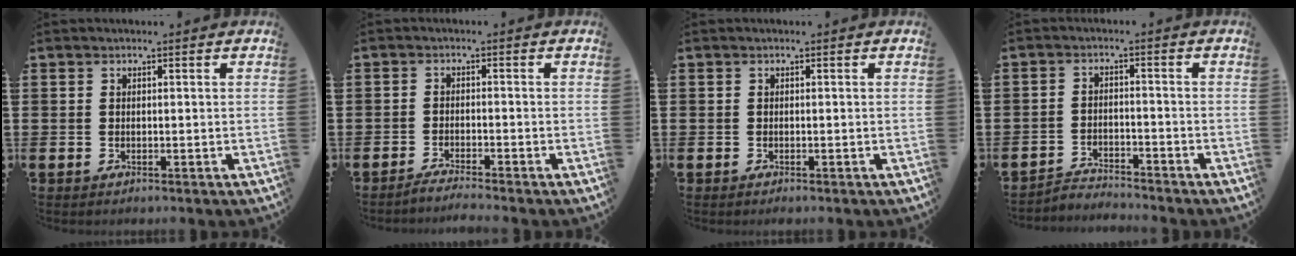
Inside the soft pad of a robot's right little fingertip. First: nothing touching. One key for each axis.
{"total": 1.8, "fx": -1.7, "fy": -0.2, "fz": 0.6, "tx": -0.008, "ty": 0.002, "tz": -0.032}
{"total": 0.0}
{"total": 2.8, "fx": -2.7, "fy": 0.1, "fz": -0.3, "tx": -0.003, "ty": 0.002, "tz": -0.061}